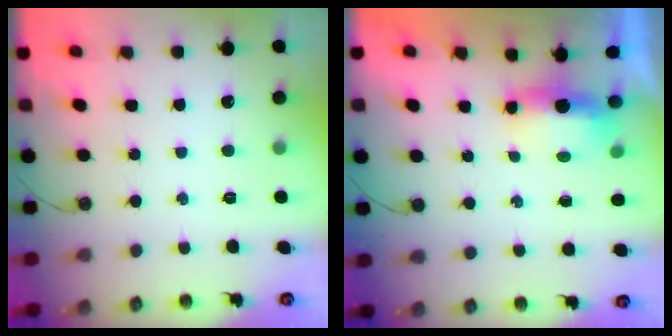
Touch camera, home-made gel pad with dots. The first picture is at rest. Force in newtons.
{"total": 14.8, "press": 7.2, "slide": 13.0}